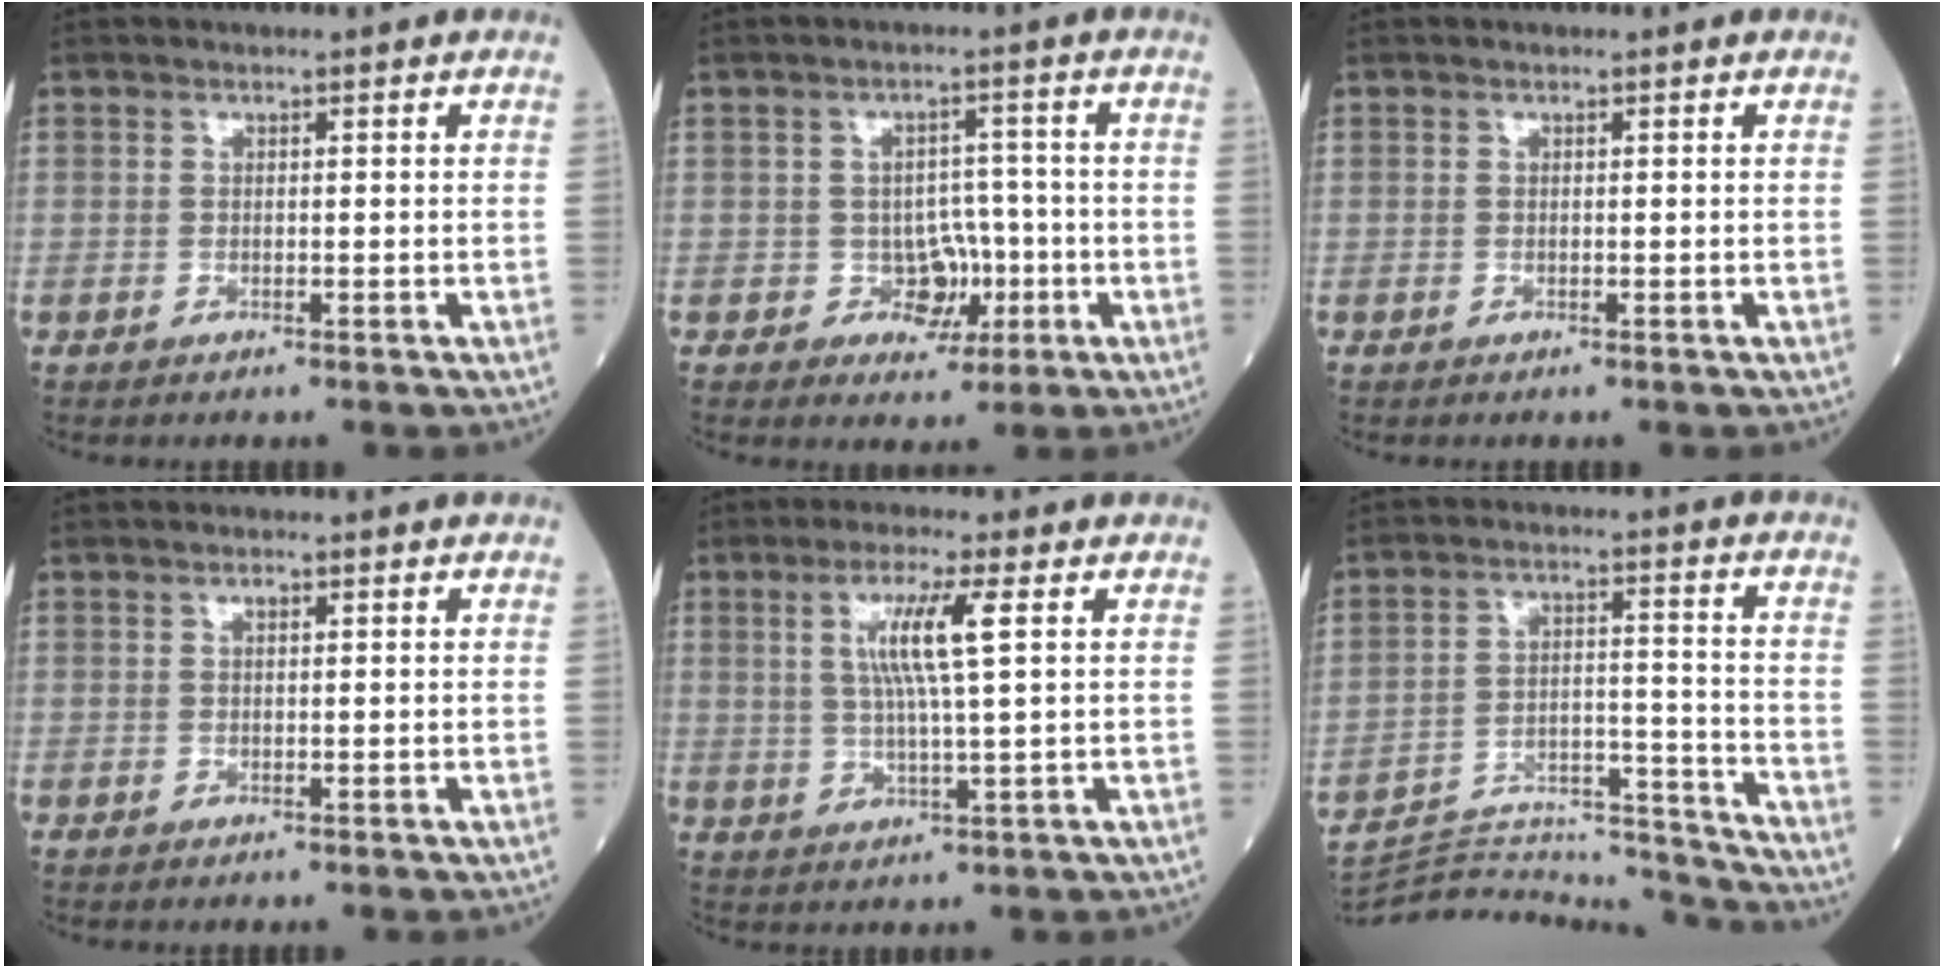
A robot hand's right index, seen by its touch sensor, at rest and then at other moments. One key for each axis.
{"total": 4.6, "fx": -1.3, "fy": 3.8, "fz": 2.2, "tx": -0.019, "ty": 0.012, "tz": -0.015}
{"total": 0.0}
{"total": 0.7, "fx": 0.3, "fy": 0.2, "fz": 0.5, "tx": -0.011, "ty": 0.001, "tz": 0.004}
{"total": 7.5, "fx": 2.1, "fy": -0.2, "fz": 7.1, "tx": -0.143, "ty": 0.001, "tz": 0.043}
{"total": 20.1, "fx": -19.9, "fy": 0.2, "fz": 2.7, "tx": -0.060, "ty": 0.019, "tz": -0.293}